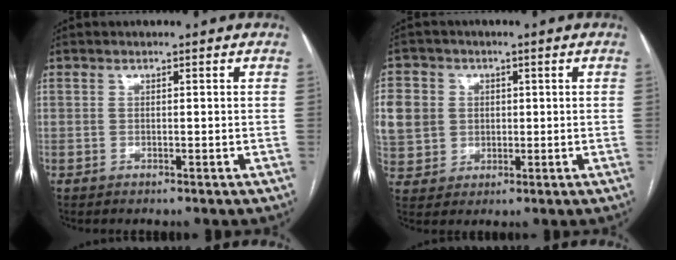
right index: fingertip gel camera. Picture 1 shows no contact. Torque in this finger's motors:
{"motor_torque": [0.99, 0.36, 0.46, 0.12]}